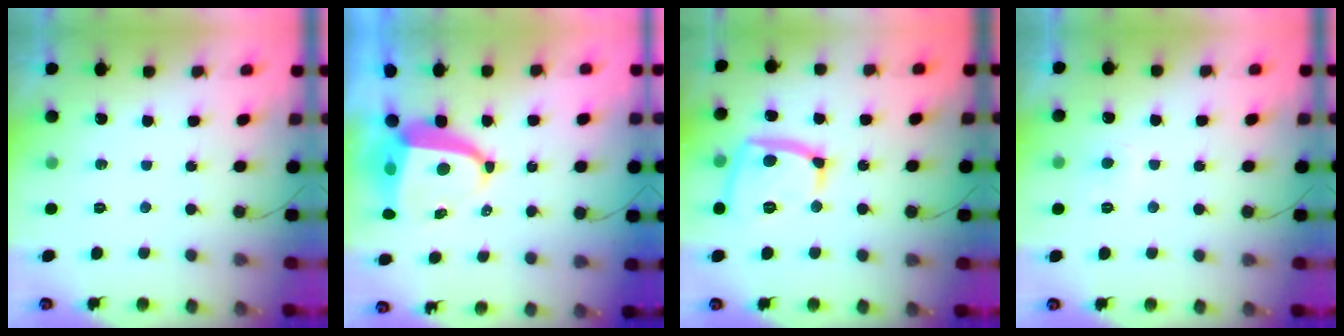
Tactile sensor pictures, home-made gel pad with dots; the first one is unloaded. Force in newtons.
{"total": 8.8, "press": 8.8, "slide": 1.0}
{"total": 14.5, "press": 14.4, "slide": 1.5}
{"total": 4.1, "press": 4.1, "slide": 0.4}